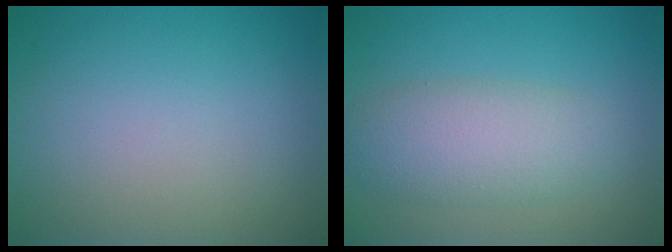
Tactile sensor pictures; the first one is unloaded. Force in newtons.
{"total": 4.5, "press": 4.5, "slide": 0.2}